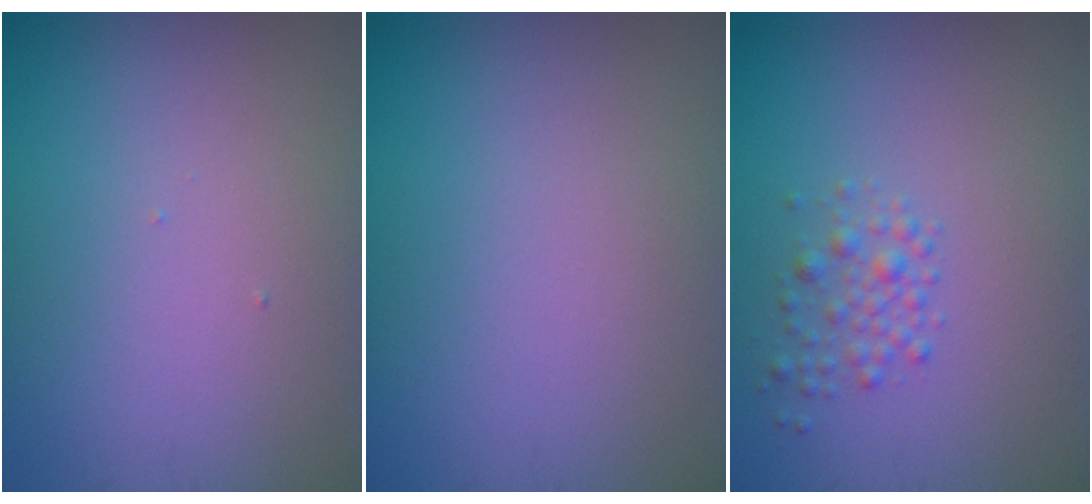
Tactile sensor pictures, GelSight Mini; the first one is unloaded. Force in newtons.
{"total": 0.0}
{"total": 1.7, "press": 1.7, "slide": 0.1}